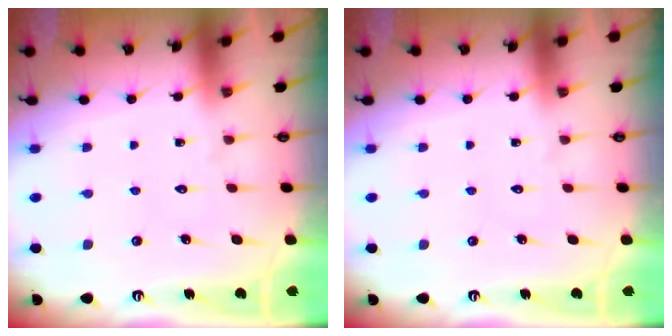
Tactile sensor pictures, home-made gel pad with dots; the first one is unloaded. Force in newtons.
{"total": 0.0}